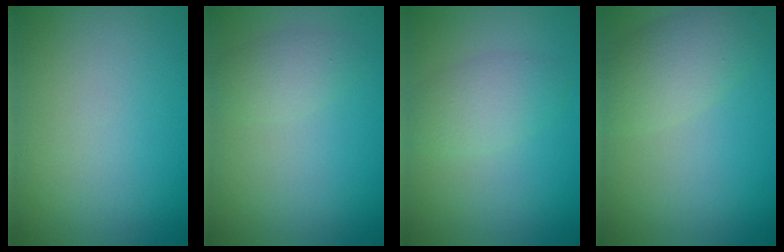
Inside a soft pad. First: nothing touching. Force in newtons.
{"total": 1.9, "press": 1.9, "slide": 0.1}
{"total": 2.5, "press": 2.5, "slide": 0.1}
{"total": 3.6, "press": 3.6, "slide": 0.2}